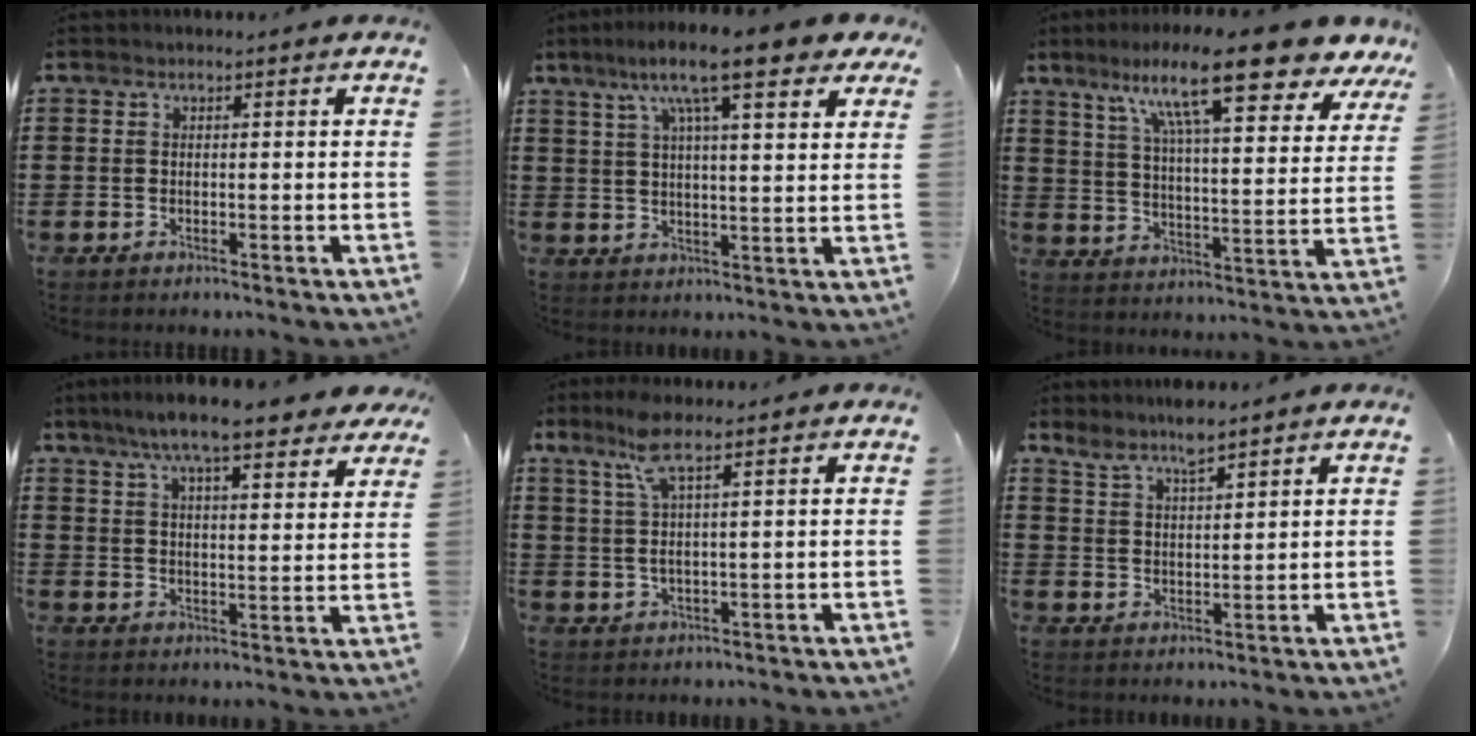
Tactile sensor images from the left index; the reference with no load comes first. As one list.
[{"total": 12.0, "force": [7.9, 1.8, 8.9], "torque": [-0.180, -0.008, 0.130]}, {"total": 15.7, "force": [10.6, 1.8, 11.4], "torque": [-0.212, -0.041, 0.168]}, {"total": 8.9, "force": [7.3, 0.9, 4.9], "torque": [-0.111, -0.022, 0.128]}, {"total": 6.0, "force": [3.4, 0.3, 4.9], "torque": [-0.113, -0.001, 0.058]}, {"total": 4.3, "force": [3.7, 0.4, 2.1], "torque": [-0.052, -0.008, 0.065]}]